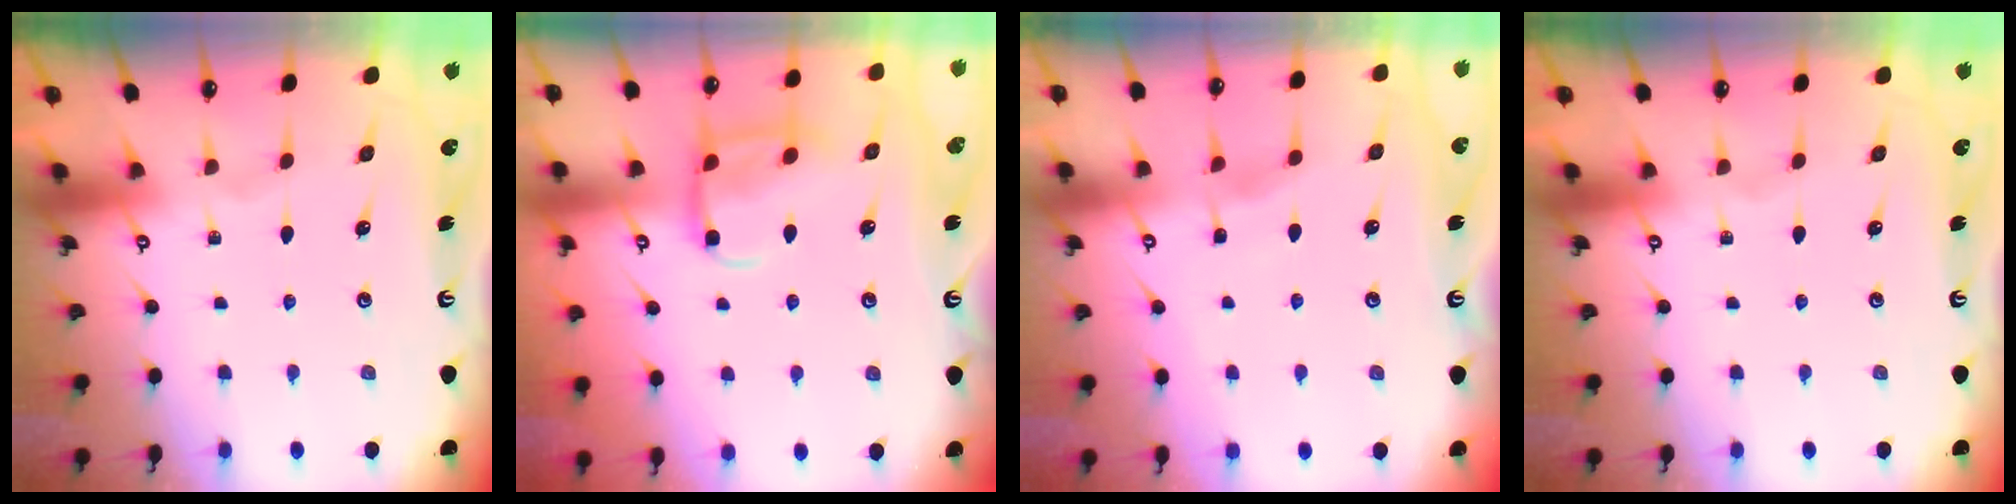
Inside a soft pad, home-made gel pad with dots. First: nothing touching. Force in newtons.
{"total": 11.1, "press": 11.0, "slide": 1.1}
{"total": 2.6, "press": 2.5, "slide": 0.4}
{"total": 0.0}